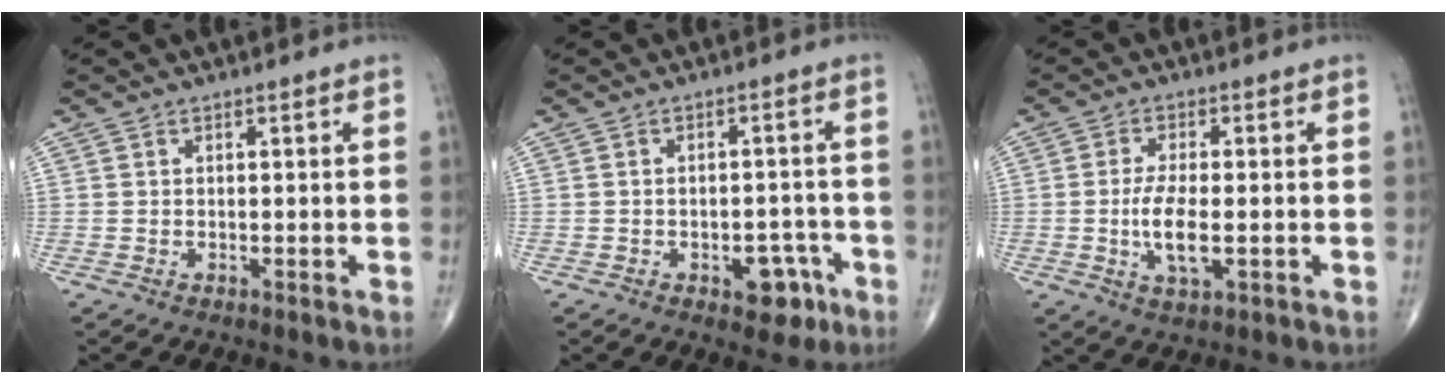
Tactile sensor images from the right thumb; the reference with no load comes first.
{"total": 6.2, "force": [-3.1, 3.6, 4.0], "torque": [-0.023, 0.024, -0.034]}
{"total": 6.6, "force": [-1.1, 2.3, 6.1], "torque": [-0.123, -0.008, -0.020]}